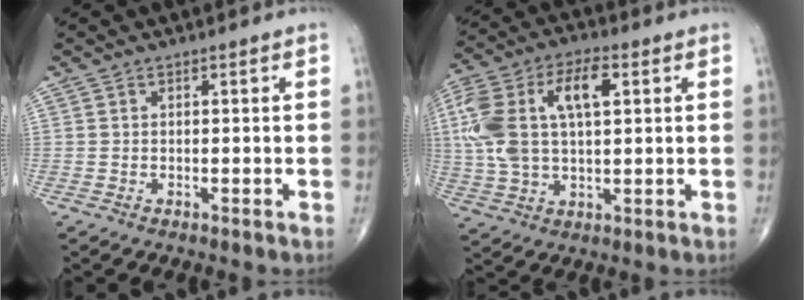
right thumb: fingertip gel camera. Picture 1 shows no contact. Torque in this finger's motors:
{"motor_torque": [0.67, 1.17, 1.90, 0.44, 0.31]}